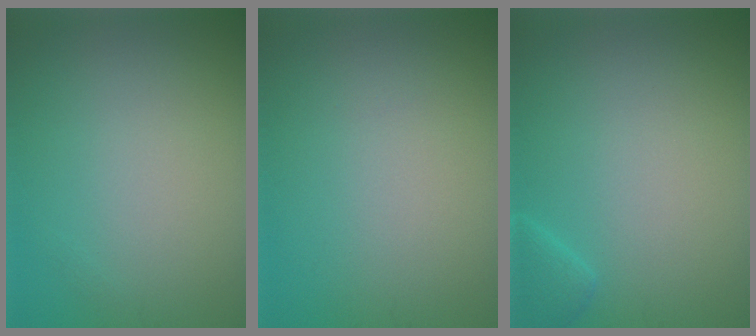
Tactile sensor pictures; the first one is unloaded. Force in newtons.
{"total": 0.0}
{"total": 1.3, "press": 1.3, "slide": 0.1}